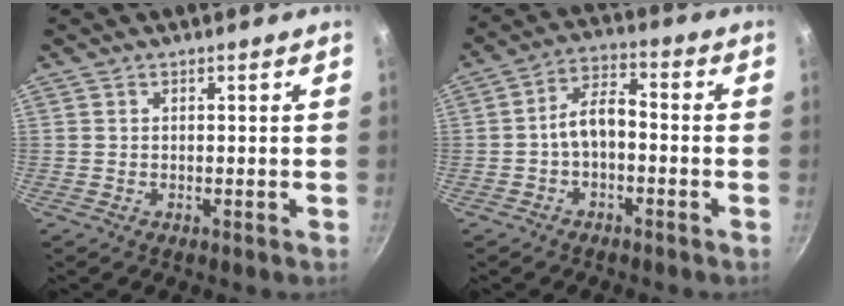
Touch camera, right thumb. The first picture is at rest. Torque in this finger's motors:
{"motor_torque": [-0.59, 0.36, 0.67, -0.01, 0.10]}